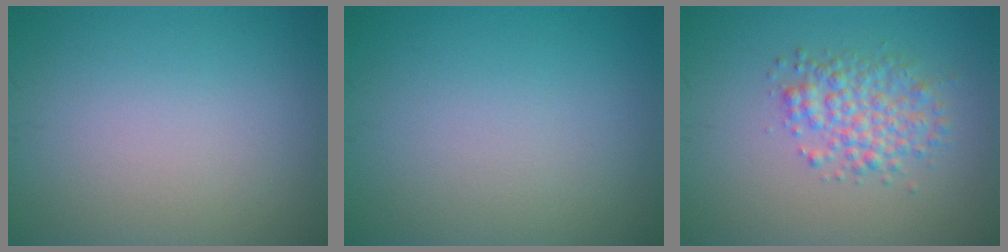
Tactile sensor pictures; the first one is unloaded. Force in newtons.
{"total": 0.0}
{"total": 3.8, "press": 3.8, "slide": 0.1}